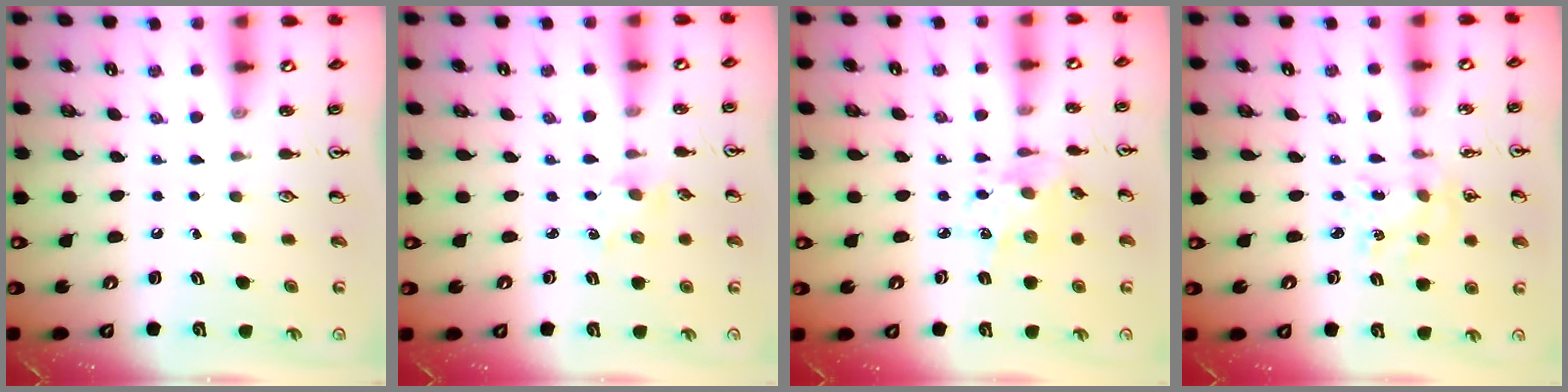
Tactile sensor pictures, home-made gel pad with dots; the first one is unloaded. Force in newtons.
{"total": 2.5, "press": 2.4, "slide": 0.3}
{"total": 7.6, "press": 7.6, "slide": 0.5}
{"total": 2.3, "press": 2.3, "slide": 0.2}